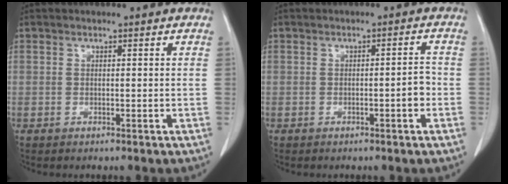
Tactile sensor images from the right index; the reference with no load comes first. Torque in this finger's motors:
{"motor_torque": [0.38, -0.36, 0.18, 0.04]}